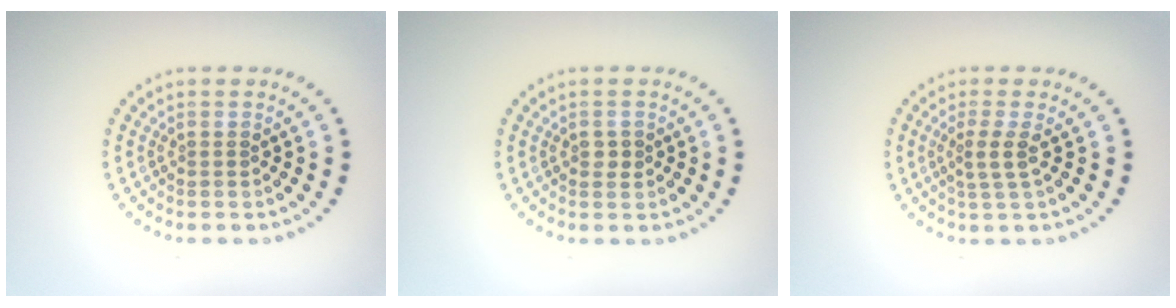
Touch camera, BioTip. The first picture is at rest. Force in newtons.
{"total": 1.0, "press": 1.0, "slide": 0.0}
{"total": 1.9, "press": 1.4, "slide": 1.2}